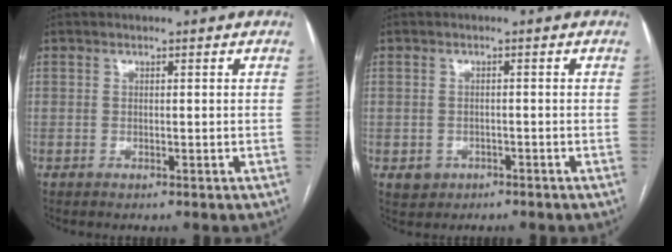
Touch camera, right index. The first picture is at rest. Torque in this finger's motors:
{"motor_torque": [0.10, 0.02, 0.00, -0.01]}